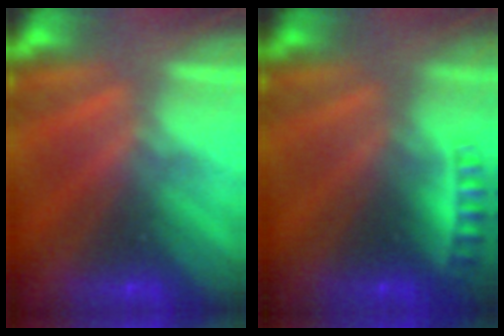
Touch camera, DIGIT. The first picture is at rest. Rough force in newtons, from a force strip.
{"total": 2.4}